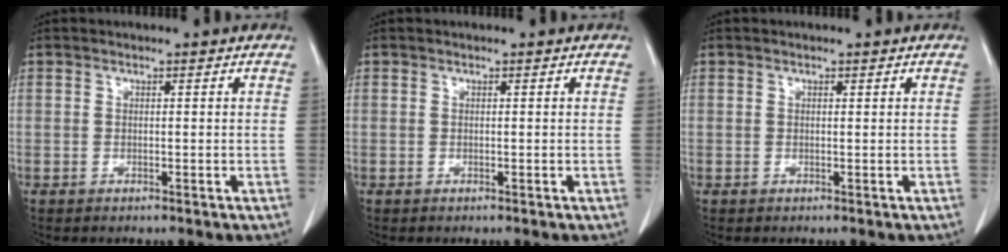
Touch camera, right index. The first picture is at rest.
{"total": 0.0}
{"total": 0.0}